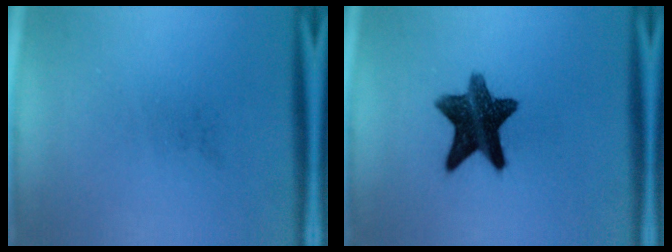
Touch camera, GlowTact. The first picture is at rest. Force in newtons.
{"total": 12.0}